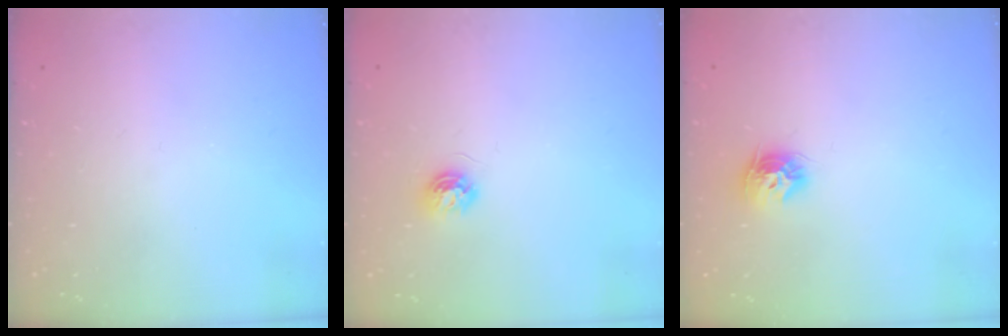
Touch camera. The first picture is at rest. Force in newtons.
{"total": 4.8, "press": 4.8, "slide": 0.6}
{"total": 8.7, "press": 8.7, "slide": 0.3}